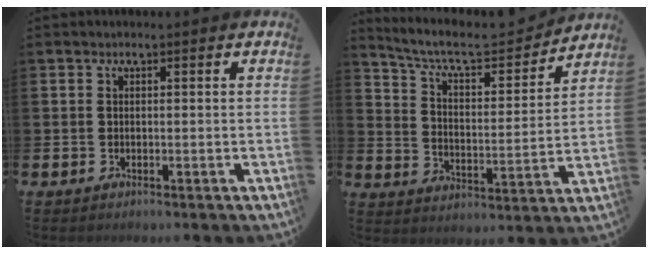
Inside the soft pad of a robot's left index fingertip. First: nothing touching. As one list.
[{"total": 8.2, "force": [7.4, 1.9, 2.9], "torque": [-0.088, -0.051, 0.125]}]